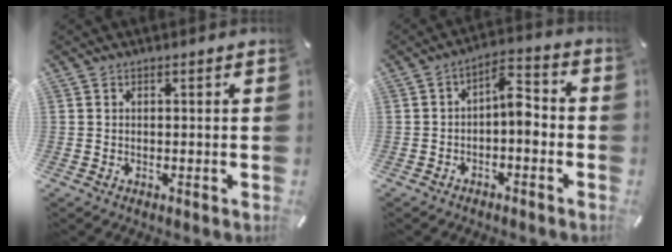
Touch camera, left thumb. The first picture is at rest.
{"total": 7.0, "force": [-1.4, 3.6, 5.8], "torque": [-0.087, 0.015, -0.029]}